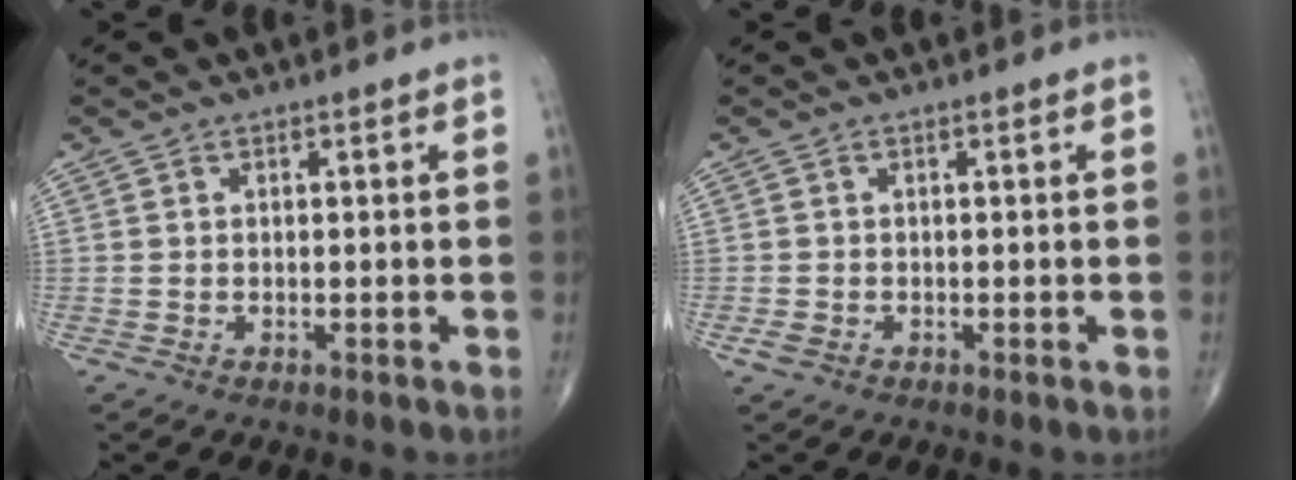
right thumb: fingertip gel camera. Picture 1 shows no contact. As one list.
[{"total": 1.5, "force": [-0.7, 1.0, 0.8], "torque": [-0.020, -0.002, -0.012]}]